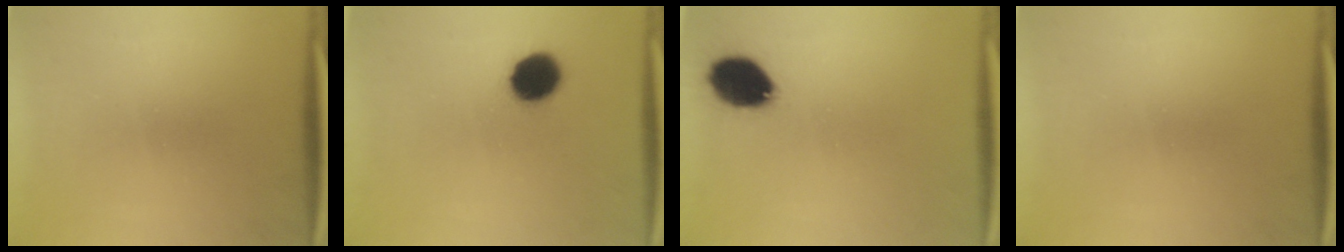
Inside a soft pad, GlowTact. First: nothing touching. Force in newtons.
{"total": 8.9}
{"total": 10.9}
{"total": 0.0}